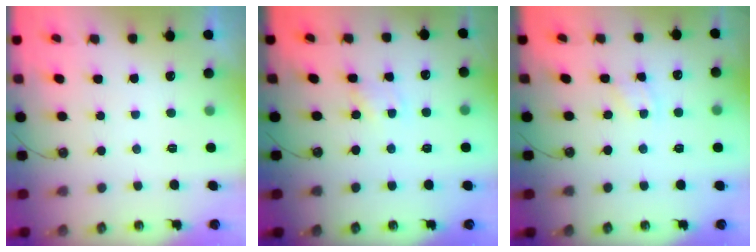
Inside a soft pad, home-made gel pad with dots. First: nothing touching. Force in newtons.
{"total": 1.9, "press": 1.9, "slide": 0.2}
{"total": 2.9, "press": 2.9, "slide": 0.5}